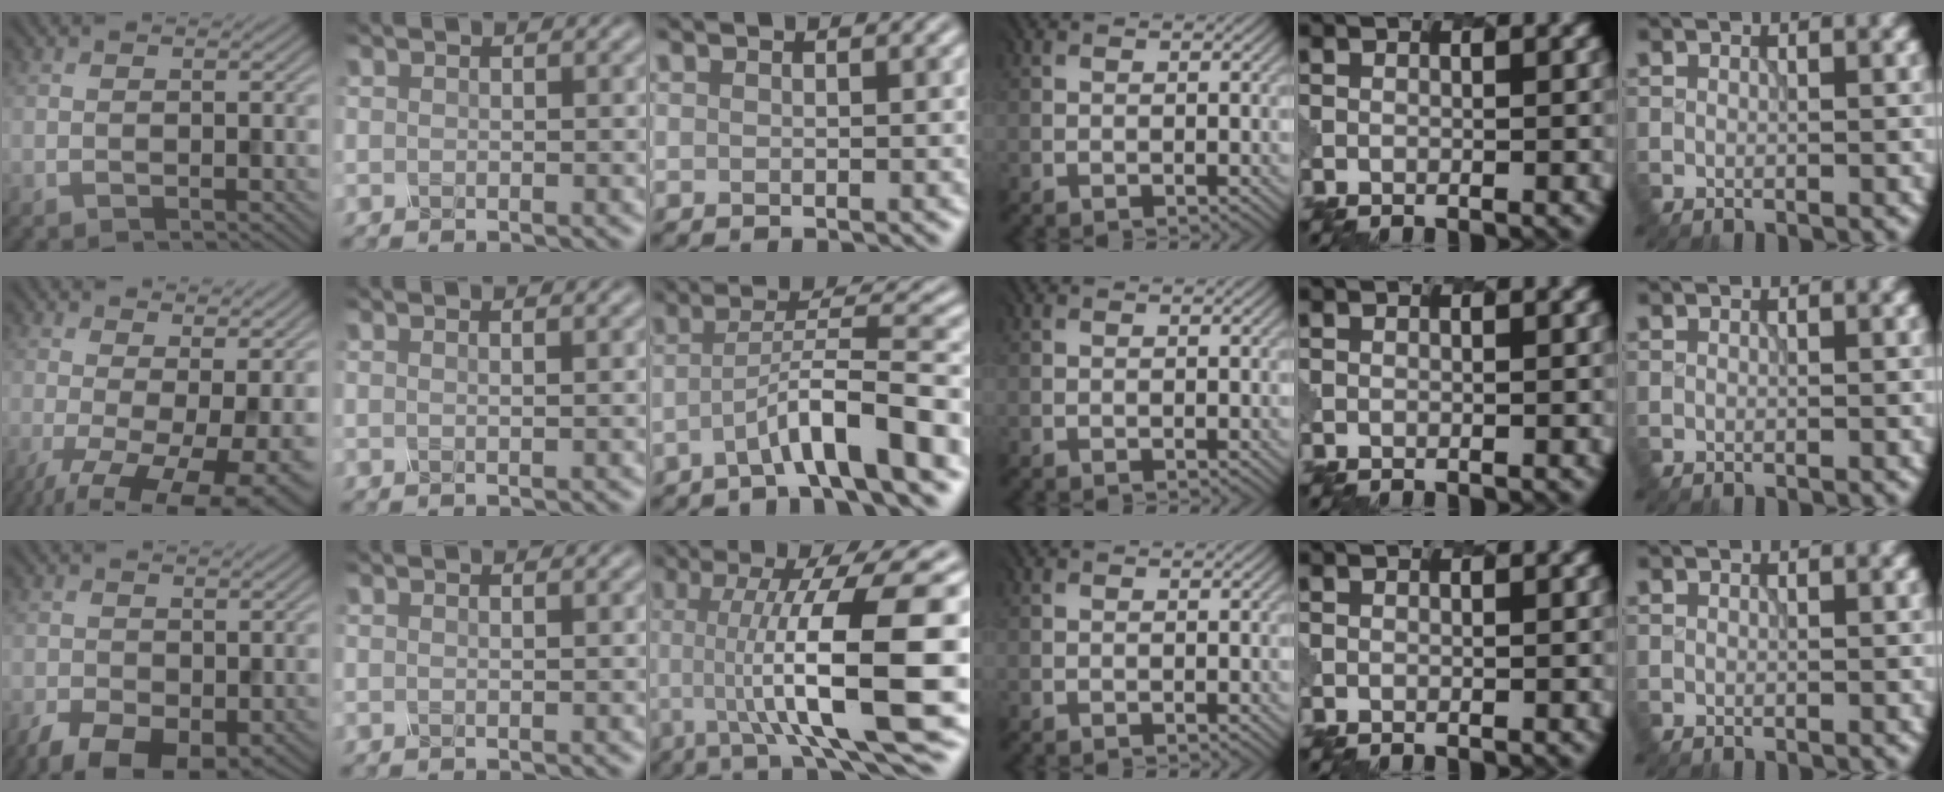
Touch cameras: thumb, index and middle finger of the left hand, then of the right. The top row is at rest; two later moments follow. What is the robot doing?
{"motion": "dispense", "object": "oil cruet"}